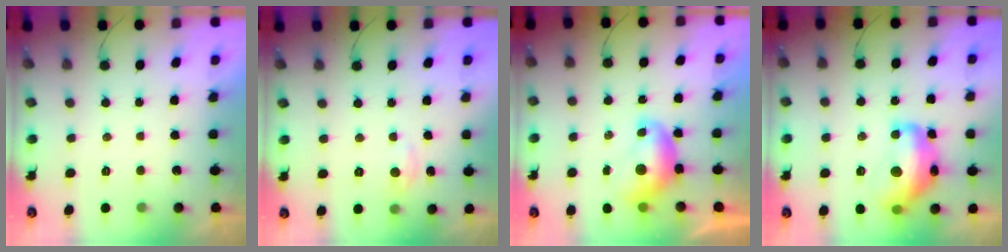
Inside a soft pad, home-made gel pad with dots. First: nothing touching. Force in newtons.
{"total": 2.8, "press": 2.8, "slide": 0.4}
{"total": 7.6, "press": 7.6, "slide": 0.2}
{"total": 16.6, "press": 16.6, "slide": 1.0}